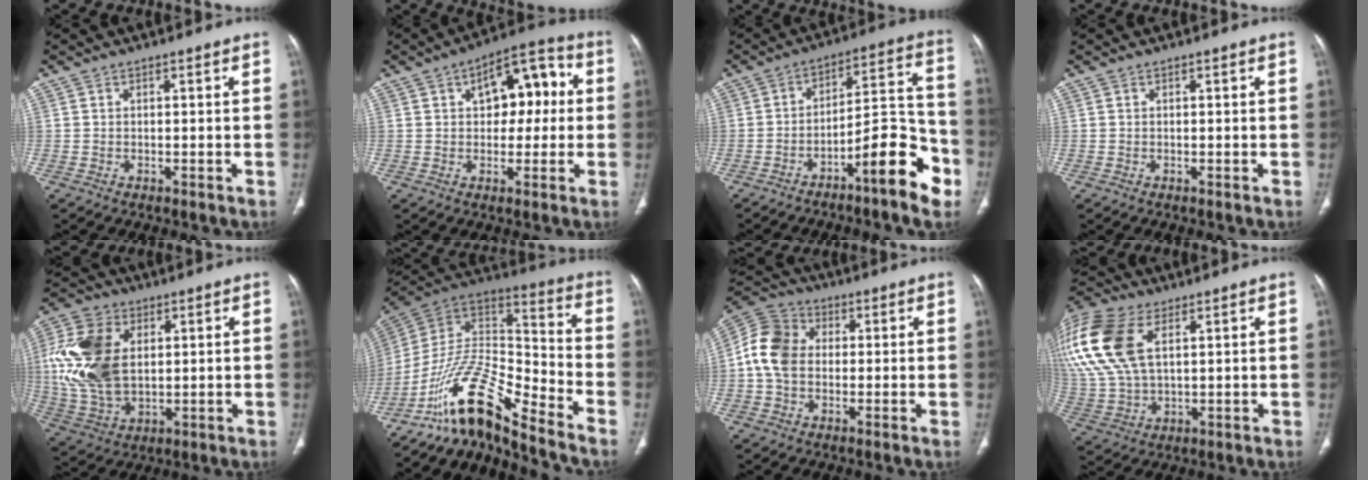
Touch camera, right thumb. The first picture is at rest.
{"total": 12.4, "force": [2.2, 7.0, 10.0], "torque": [-0.096, 0.030, 0.026]}
{"total": 14.6, "force": [-7.8, 3.5, 11.8], "torque": [-0.149, 0.077, -0.120]}
{"total": 0.0}
{"total": 17.4, "force": [3.0, 11.2, 13.1], "torque": [-0.263, -0.005, 0.061]}
{"total": 16.8, "force": [-13.7, 3.4, 9.1], "torque": [-0.157, 0.107, -0.251]}
{"total": 10.4, "force": [0.1, 7.9, 6.7], "torque": [-0.127, 0.028, -0.009]}
{"total": 23.6, "force": [8.7, 13.7, 17.1], "torque": [-0.422, 0.013, 0.169]}